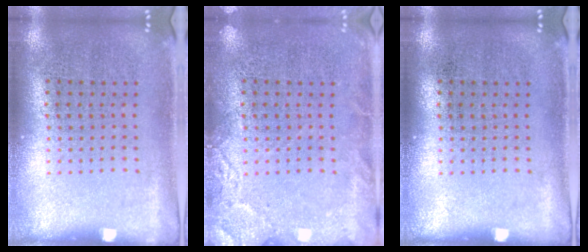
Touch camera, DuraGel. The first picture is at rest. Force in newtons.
{"total": 2.6, "press": 2.6, "slide": 0.4}
{"total": 0.0}